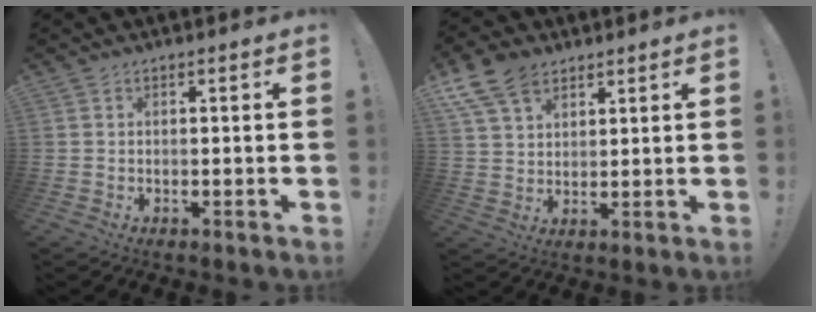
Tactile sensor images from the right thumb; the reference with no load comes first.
{"total": 11.1, "force": [6.9, 7.1, 5.1], "torque": [-0.093, -0.028, 0.139]}